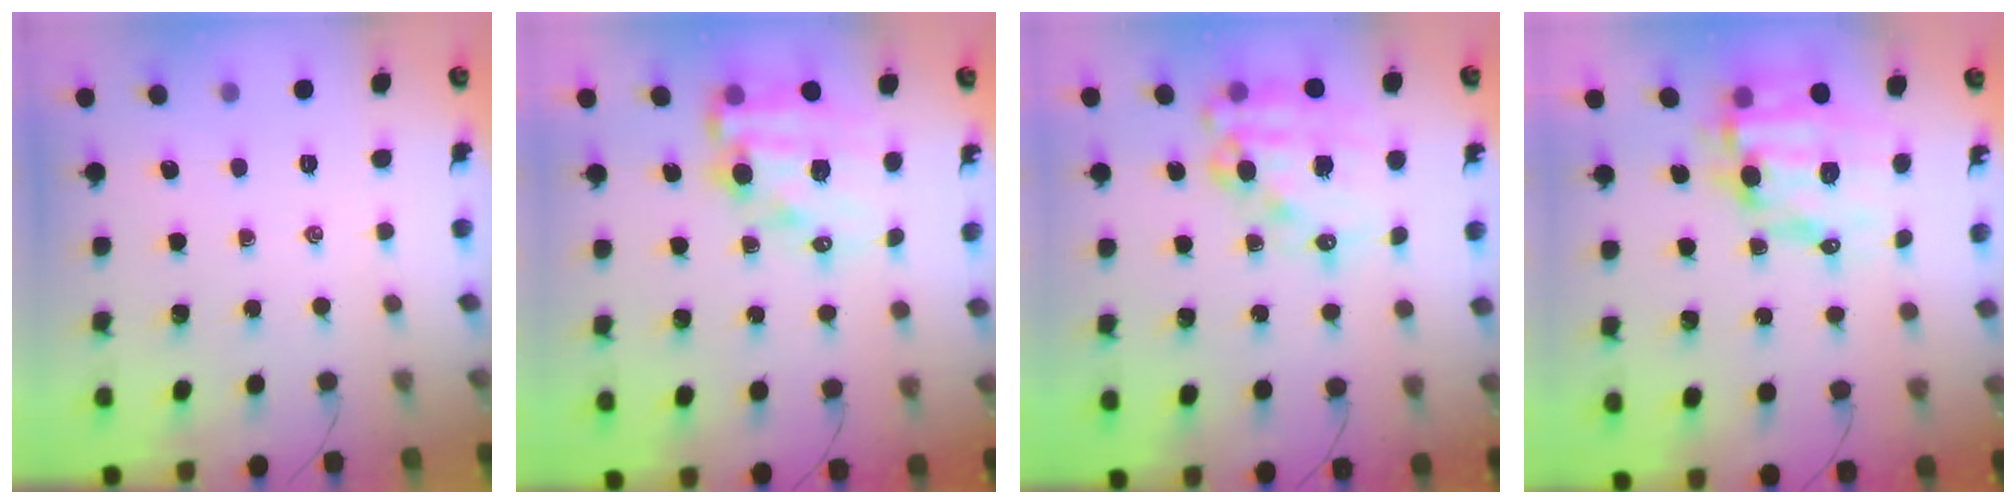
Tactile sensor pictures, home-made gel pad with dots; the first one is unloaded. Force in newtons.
{"total": 13.2, "press": 12.8, "slide": 3.2}
{"total": 18.0, "press": 17.5, "slide": 3.8}
{"total": 12.7, "press": 12.4, "slide": 2.9}